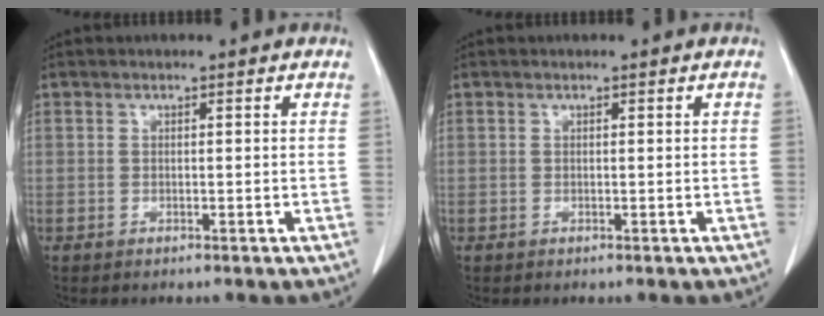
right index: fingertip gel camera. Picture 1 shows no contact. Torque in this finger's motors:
{"motor_torque": [0.07, -0.03, 0.03, 0.01]}